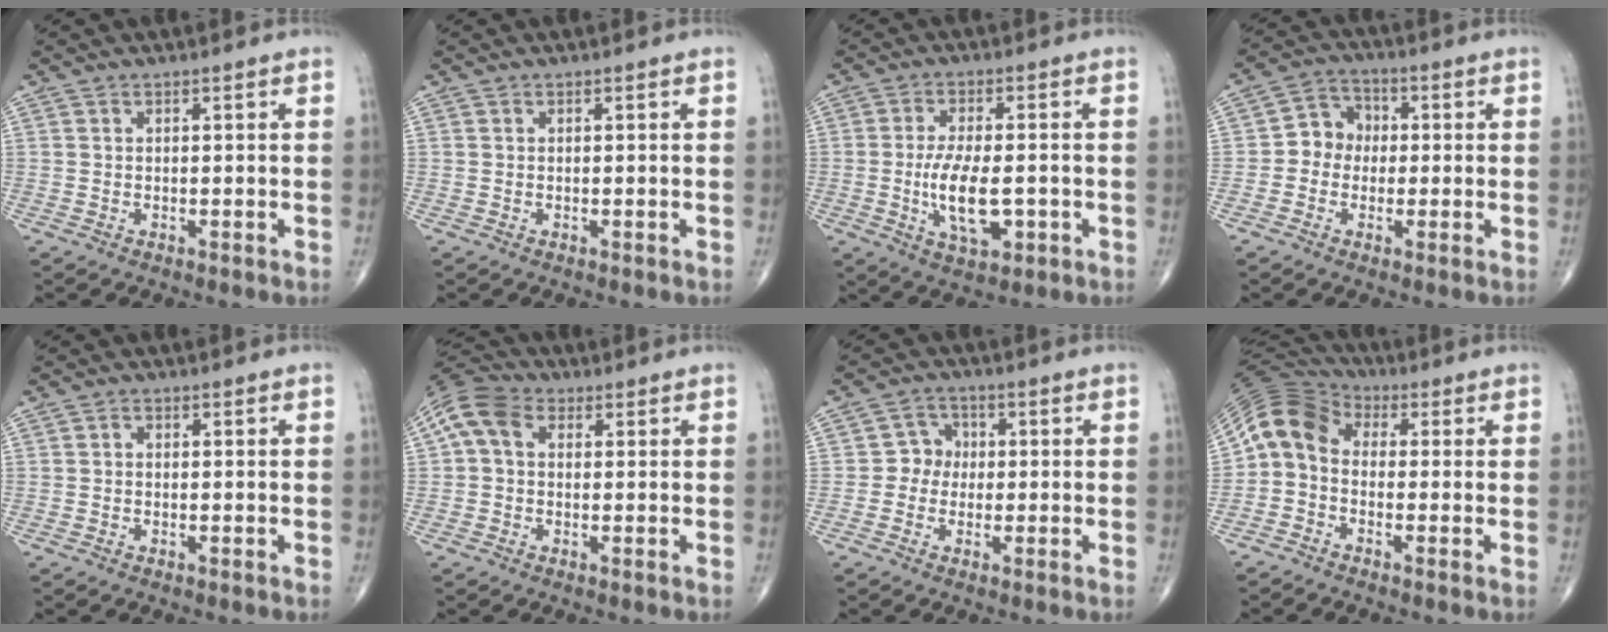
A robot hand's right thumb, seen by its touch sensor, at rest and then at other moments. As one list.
[{"total": 0.0}, {"total": 9.6, "force": [-1.8, 4.1, 8.4], "torque": [-0.154, -0.004, -0.027]}, {"total": 6.3, "force": [-0.4, 5.7, 2.7], "torque": [-0.016, 0.022, -0.024]}, {"total": 0.9, "force": [-0.1, 0.7, 0.5], "torque": [-0.004, 0.002, -0.007]}, {"total": 8.0, "force": [1.5, 5.8, 5.3], "torque": [-0.107, 0.028, 0.019]}, {"total": 4.3, "force": [-0.4, 4.0, 1.5], "torque": [0.004, 0.013, -0.017]}, {"total": 8.8, "force": [-0.5, 6.7, 5.7], "torque": [-0.101, 0.036, -0.032]}]